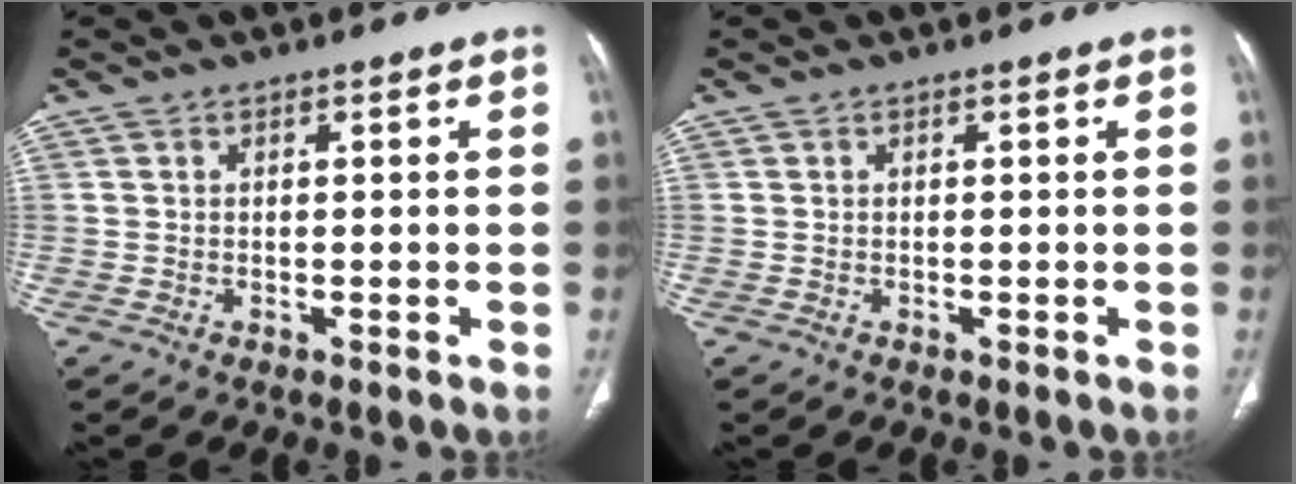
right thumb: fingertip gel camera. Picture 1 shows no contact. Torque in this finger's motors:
{"motor_torque": [0.00, 0.00, -0.30, -0.30, 0.00]}